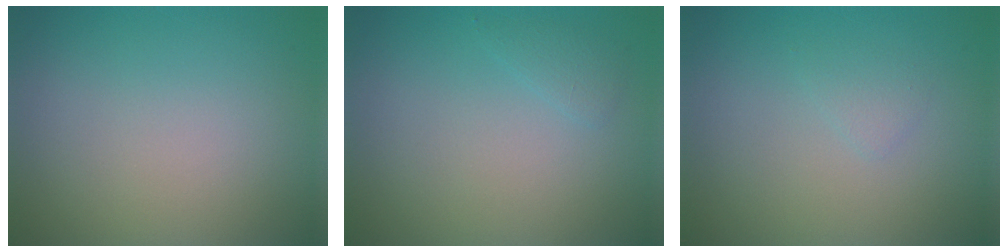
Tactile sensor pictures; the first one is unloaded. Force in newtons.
{"total": 0.9, "press": 0.9, "slide": 0.1}
{"total": 0.8, "press": 0.8, "slide": 0.1}